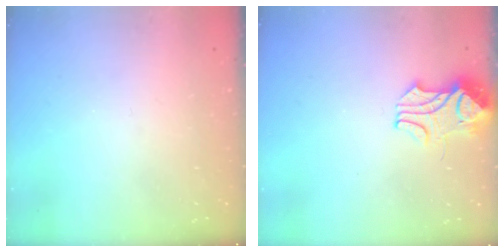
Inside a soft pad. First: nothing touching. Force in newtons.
{"total": 2.4, "press": 2.3, "slide": 0.9}